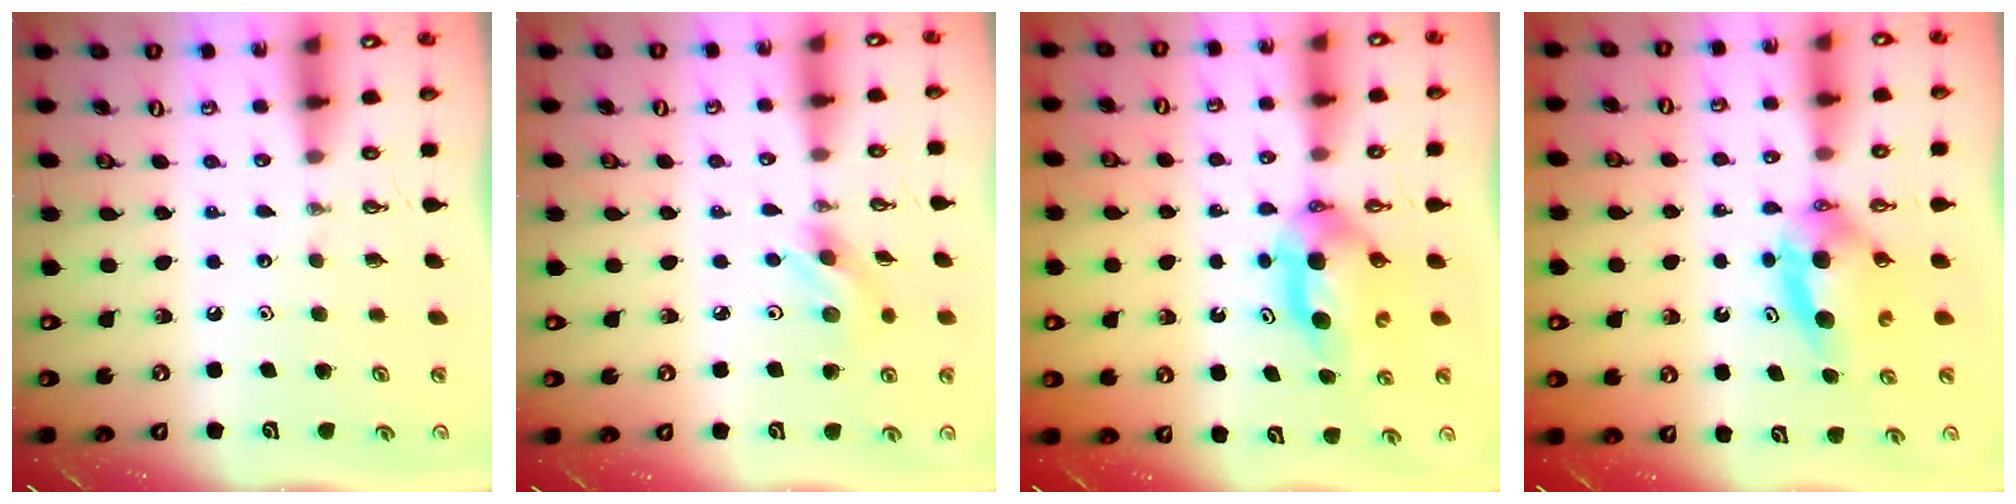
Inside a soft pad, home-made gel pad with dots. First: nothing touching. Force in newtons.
{"total": 5.4, "press": 5.4, "slide": 0.7}
{"total": 5.7, "press": 5.4, "slide": 1.9}
{"total": 7.5, "press": 5.9, "slide": 4.6}